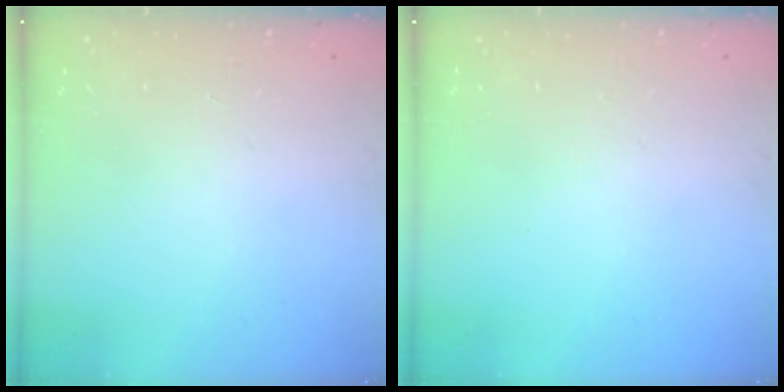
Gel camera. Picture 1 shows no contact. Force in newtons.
{"total": 0.0}